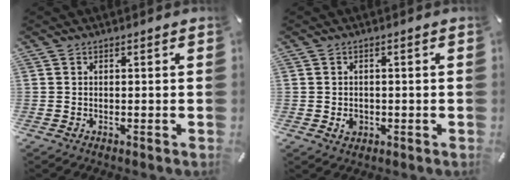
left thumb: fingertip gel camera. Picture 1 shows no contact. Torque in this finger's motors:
{"motor_torque": [0.05, 0.38, -0.16, -0.01, -0.02]}